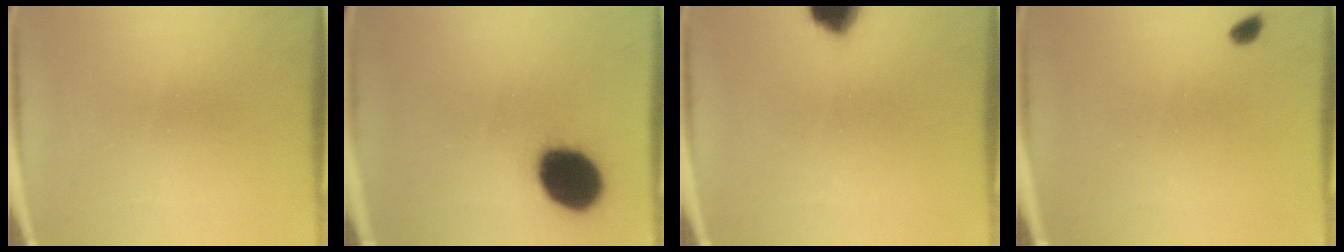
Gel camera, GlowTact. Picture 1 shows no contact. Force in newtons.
{"total": 17.3}
{"total": 12.6}
{"total": 1.3}